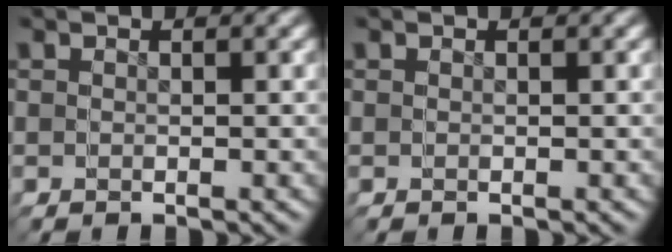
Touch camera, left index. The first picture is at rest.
{"total": 0.0}